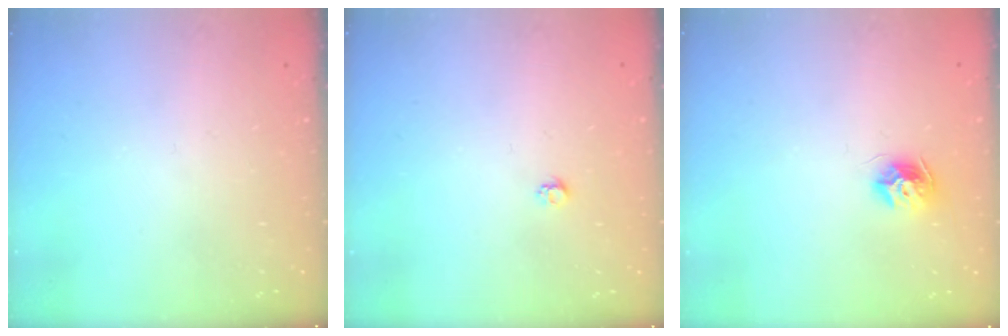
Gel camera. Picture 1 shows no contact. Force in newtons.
{"total": 3.2, "press": 3.2, "slide": 0.3}
{"total": 8.7, "press": 8.7, "slide": 0.0}